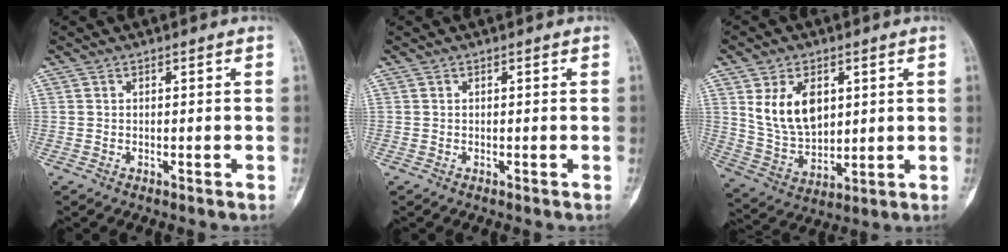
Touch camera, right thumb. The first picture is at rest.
{"total": 0.0}
{"total": 12.0, "force": [3.7, 7.8, 8.3], "torque": [-0.130, -0.019, 0.085]}